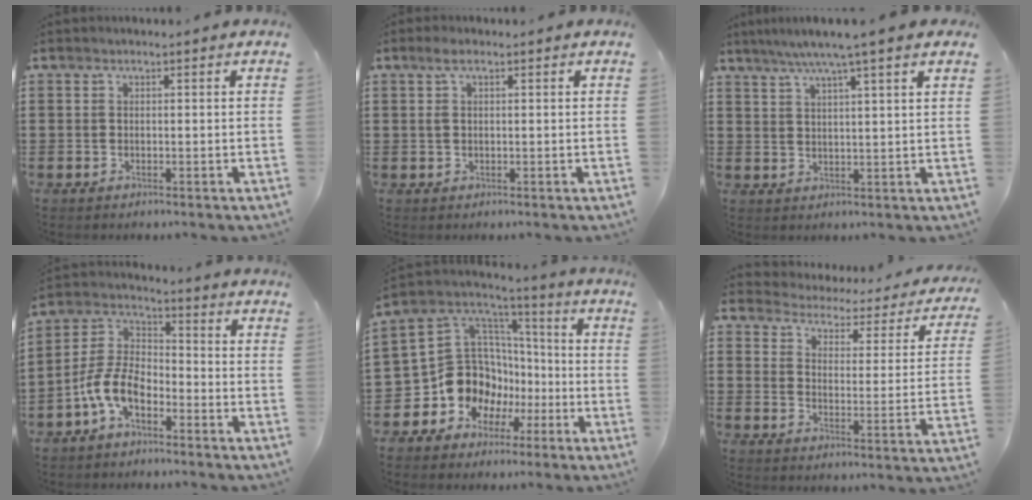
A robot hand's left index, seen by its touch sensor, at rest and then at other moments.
{"total": 2.4, "force": [0.6, 0.9, 2.1], "torque": [-0.051, 0.003, 0.008]}
{"total": 5.2, "force": [3.9, -0.5, 3.4], "torque": [-0.077, -0.008, 0.065]}
{"total": 8.6, "force": [-5.2, 4.1, 5.4], "torque": [-0.142, -0.003, -0.109]}
{"total": 13.2, "force": [-4.1, 11.6, 4.7], "torque": [-0.137, -0.013, -0.068]}
{"total": 2.5, "force": [2.4, 0.5, 0.1], "torque": [-0.025, -0.027, 0.031]}